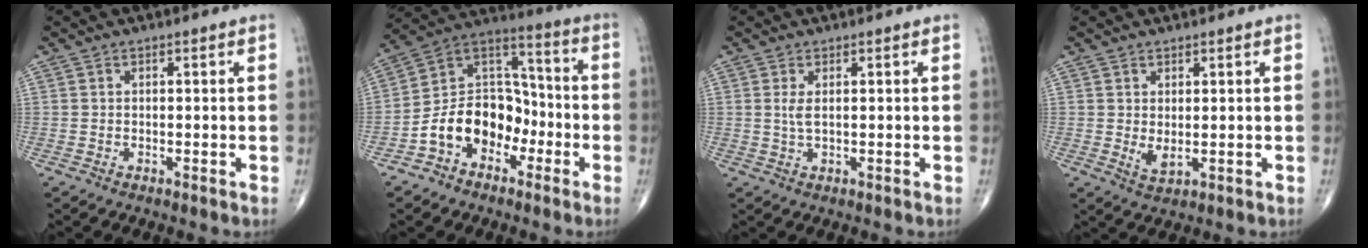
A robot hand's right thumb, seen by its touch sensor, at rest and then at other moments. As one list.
[{"total": 13.9, "force": [-5.5, 10.0, 8.0], "torque": [-0.101, 0.069, -0.109]}, {"total": 1.9, "force": [0.4, 0.5, 1.8], "torque": [-0.045, -0.002, 0.014]}, {"total": 2.7, "force": [0.3, 1.2, 2.4], "torque": [-0.039, -0.011, 0.010]}]